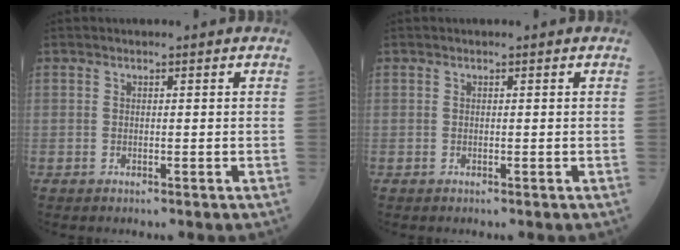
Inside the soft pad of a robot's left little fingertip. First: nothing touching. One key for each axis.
{"total": 0.0}